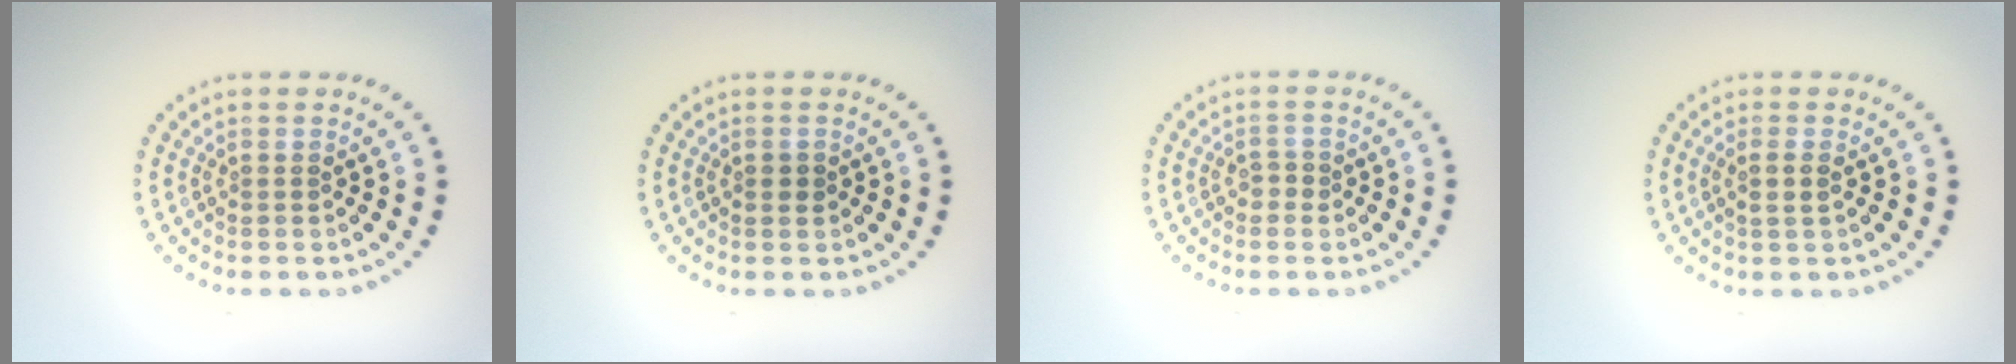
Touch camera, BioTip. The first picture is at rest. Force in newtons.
{"total": 0.8, "press": 0.8, "slide": 0.1}
{"total": 1.0, "press": 0.9, "slide": 0.4}
{"total": 1.4, "press": 1.2, "slide": 0.6}